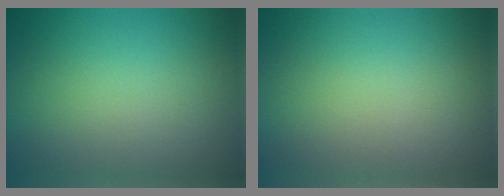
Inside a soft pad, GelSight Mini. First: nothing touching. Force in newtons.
{"total": 0.0}